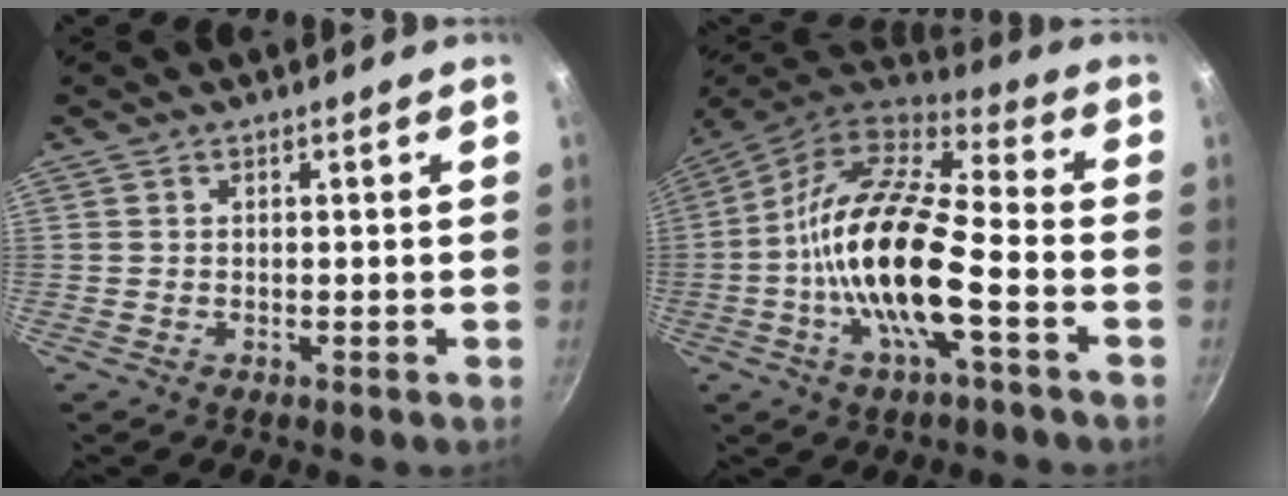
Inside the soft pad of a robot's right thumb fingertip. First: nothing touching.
{"total": 19.8, "force": [-4.7, 6.9, 18.0], "torque": [-0.340, 0.039, -0.108]}